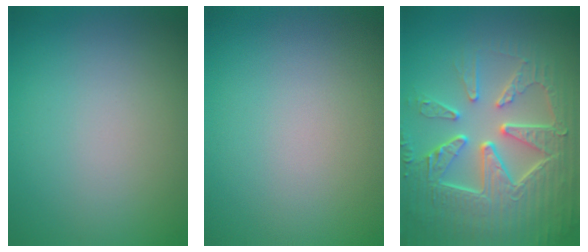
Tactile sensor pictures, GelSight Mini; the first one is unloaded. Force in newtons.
{"total": 0.0}
{"total": 9.2, "press": 6.6, "slide": 6.4}